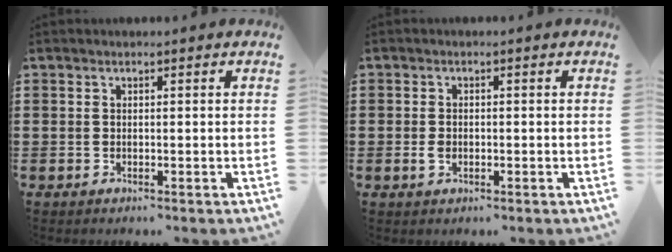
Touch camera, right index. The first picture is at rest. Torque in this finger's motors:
{"motor_torque": [0.32, 0.21, 0.01, 0.01]}